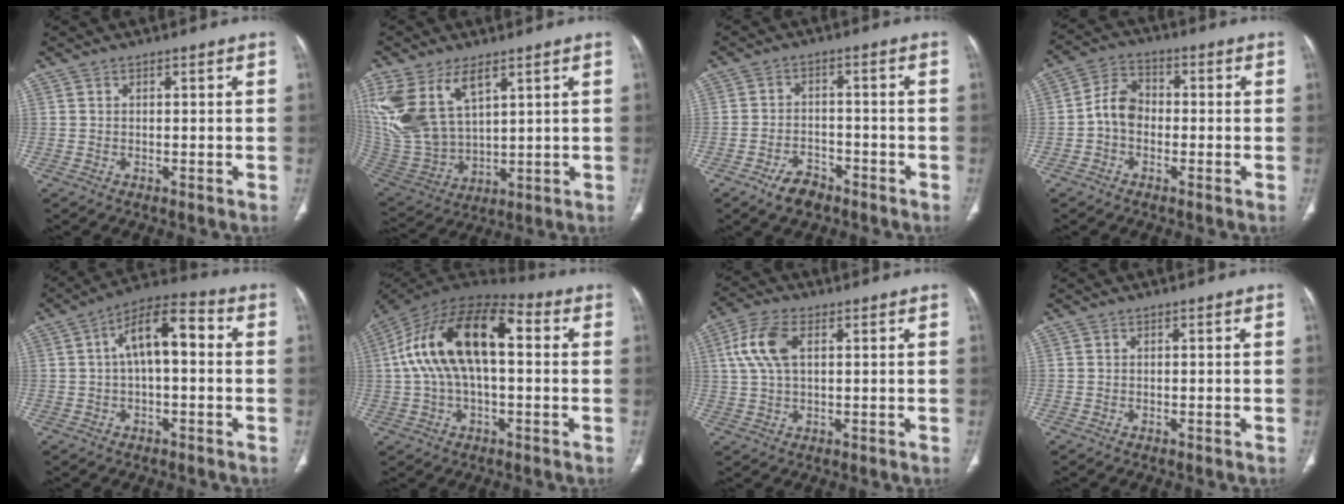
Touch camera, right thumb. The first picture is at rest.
{"total": 17.7, "force": [8.1, 9.7, 12.4], "torque": [-0.266, -0.028, 0.180]}
{"total": 5.7, "force": [-4.0, 3.2, 2.6], "torque": [-0.039, 0.024, -0.065]}
{"total": 6.4, "force": [-1.2, 4.8, 4.0], "torque": [-0.058, 0.024, -0.036]}
{"total": 11.2, "force": [1.3, 5.0, 9.9], "torque": [-0.164, 0.038, 0.011]}
{"total": 19.9, "force": [2.6, 9.9, 17.1], "torque": [-0.313, 0.049, 0.034]}
{"total": 8.3, "force": [2.3, 4.4, 6.7], "torque": [-0.152, 0.014, 0.045]}
{"total": 0.0}